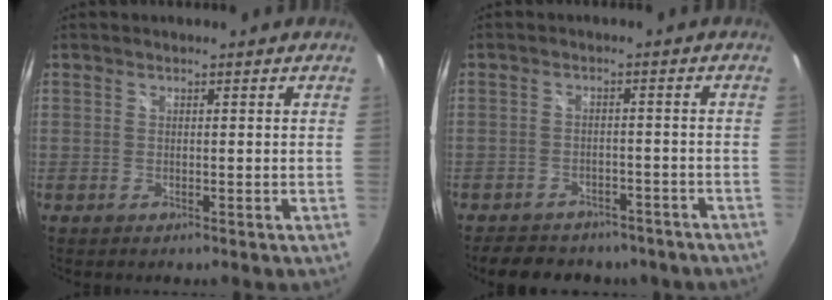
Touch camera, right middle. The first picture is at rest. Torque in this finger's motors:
{"motor_torque": [1.08, -1.05, 0.15, 0.06]}